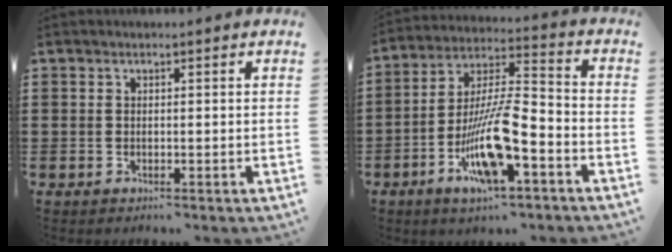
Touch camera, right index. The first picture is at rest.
{"total": 13.2, "force": [-5.8, 3.7, 11.3], "torque": [-0.233, -0.002, -0.109]}